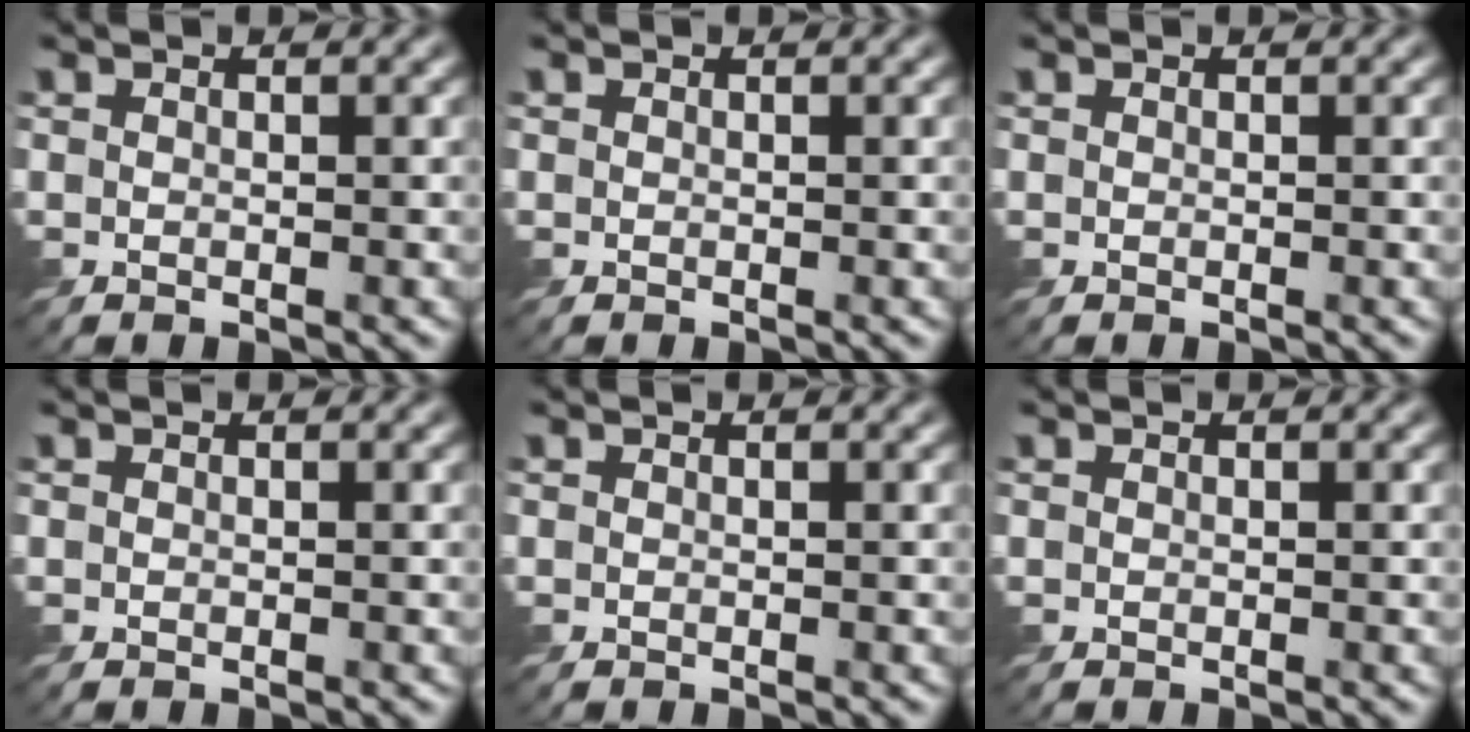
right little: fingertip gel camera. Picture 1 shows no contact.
{"total": 0.0}
{"total": 0.0}
{"total": 0.0}
{"total": 0.0}
{"total": 0.0}